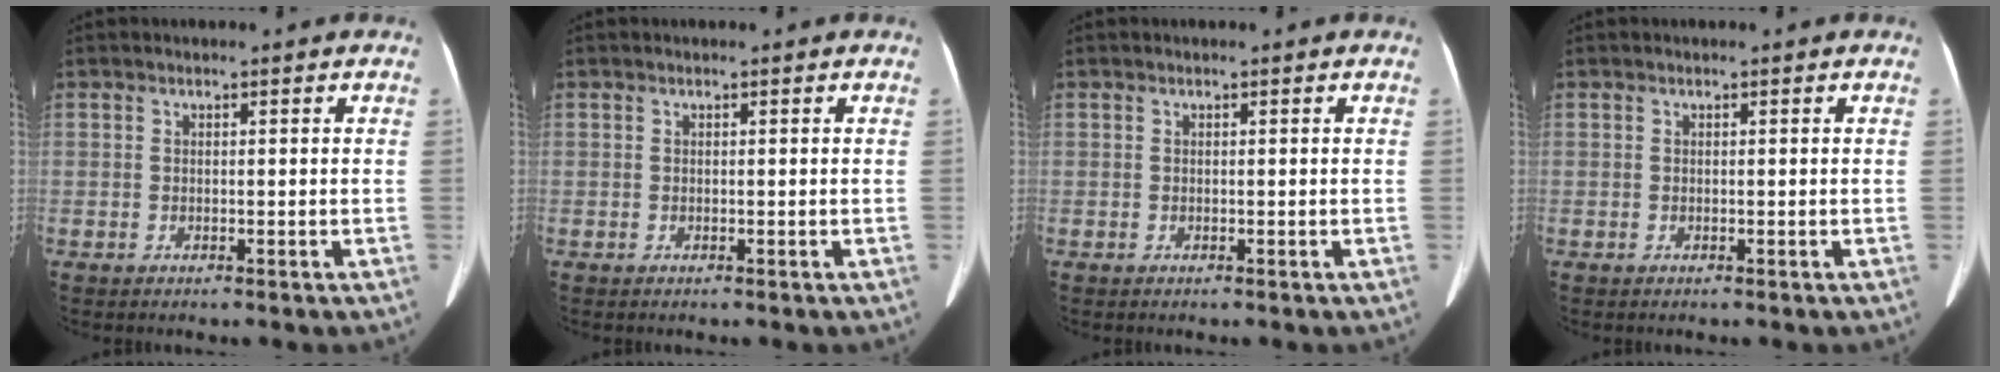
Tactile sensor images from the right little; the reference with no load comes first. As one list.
[{"total": 0.0}, {"total": 0.0}, {"total": 0.0}]